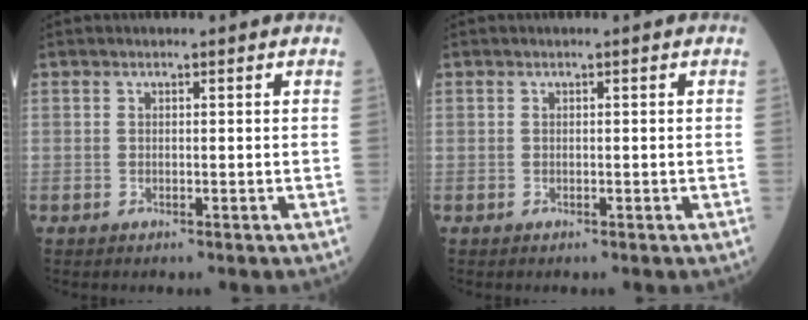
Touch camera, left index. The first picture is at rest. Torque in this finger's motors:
{"motor_torque": [-0.05, 0.05, -0.01, 0.00]}